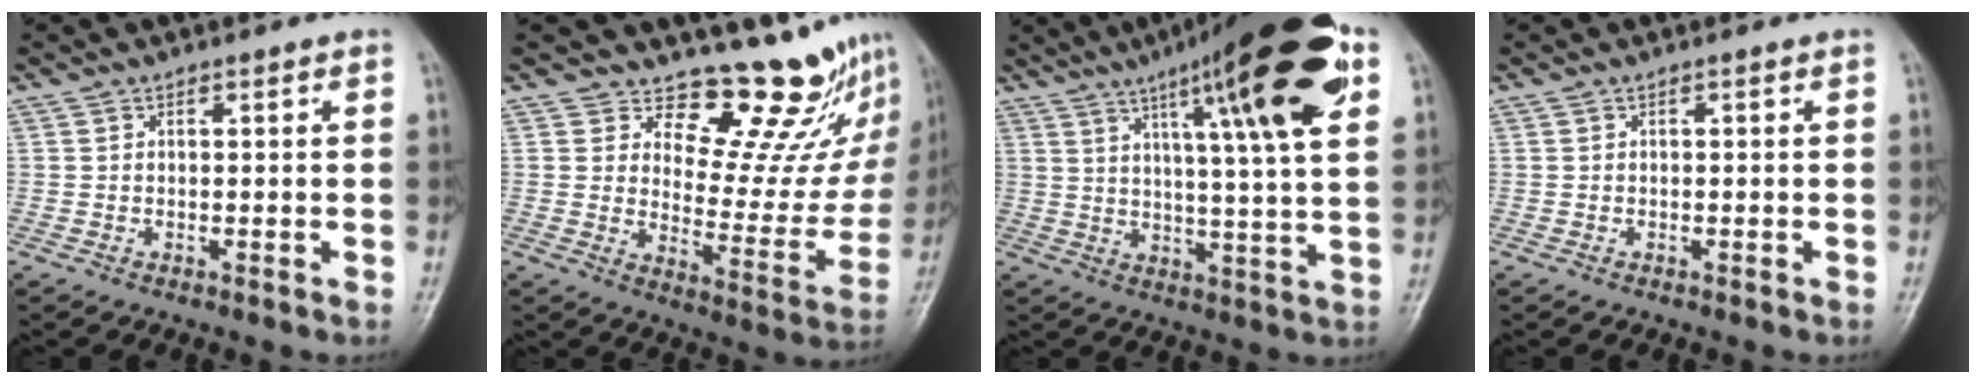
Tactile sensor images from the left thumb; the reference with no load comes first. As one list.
[{"total": 15.6, "force": [13.7, 5.5, 5.2], "torque": [-0.016, -0.139, 0.175]}, {"total": 22.8, "force": [11.1, 3.5, 19.6], "torque": [-0.279, -0.017, 0.163]}, {"total": 0.0}]